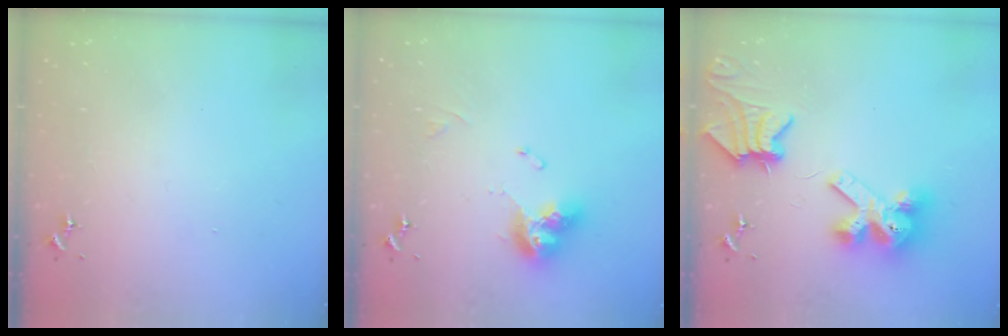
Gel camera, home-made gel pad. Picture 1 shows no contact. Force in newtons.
{"total": 12.7, "press": 12.6, "slide": 1.3}
{"total": 11.9, "press": 11.8, "slide": 1.5}